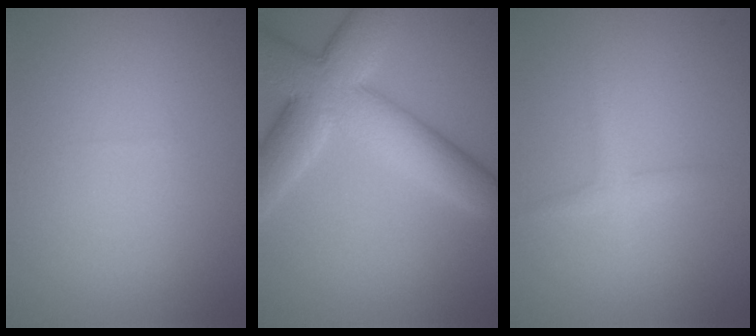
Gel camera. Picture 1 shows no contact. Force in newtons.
{"total": 9.4, "press": 9.3, "slide": 0.6}
{"total": 1.5, "press": 1.5, "slide": 0.1}